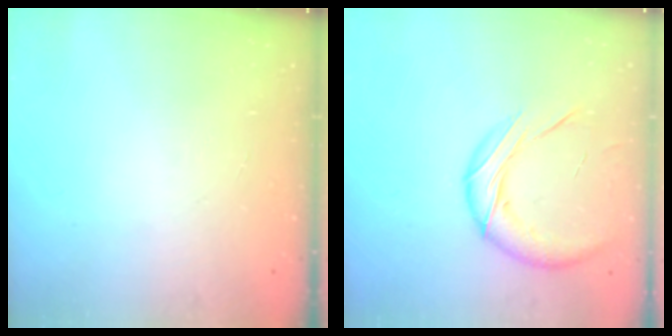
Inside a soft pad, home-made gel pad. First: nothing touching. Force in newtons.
{"total": 12.7, "press": 12.6, "slide": 1.8}